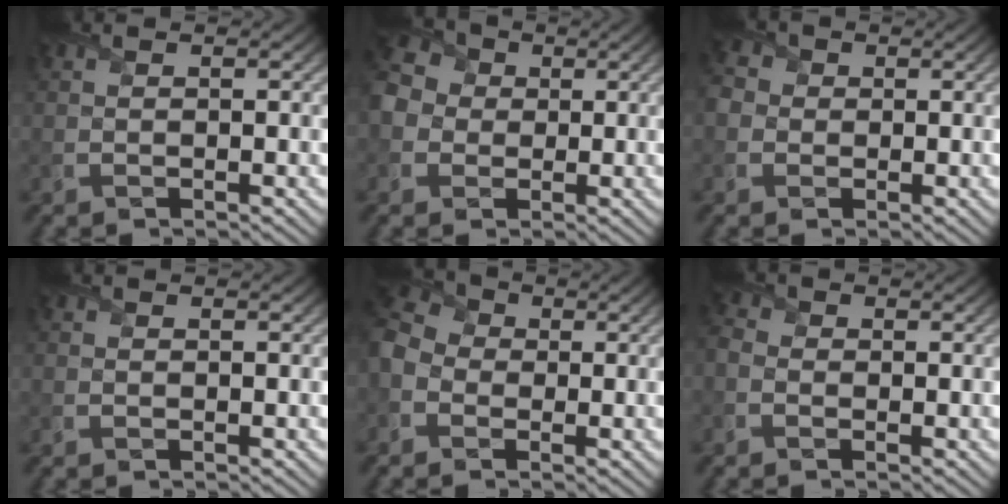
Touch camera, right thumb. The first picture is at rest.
{"total": 6.3, "force": [0.0, 5.6, 3.0], "torque": [-0.093, 0.004, -0.009]}
{"total": 3.4, "force": [0.1, 3.1, 1.3], "torque": [-0.044, 0.009, -0.007]}
{"total": 0.0}
{"total": 6.8, "force": [-1.9, 5.3, 3.8], "torque": [-0.122, 0.000, -0.048]}
{"total": 2.3, "force": [-0.9, 1.8, 1.2], "torque": [-0.035, -0.002, -0.030]}